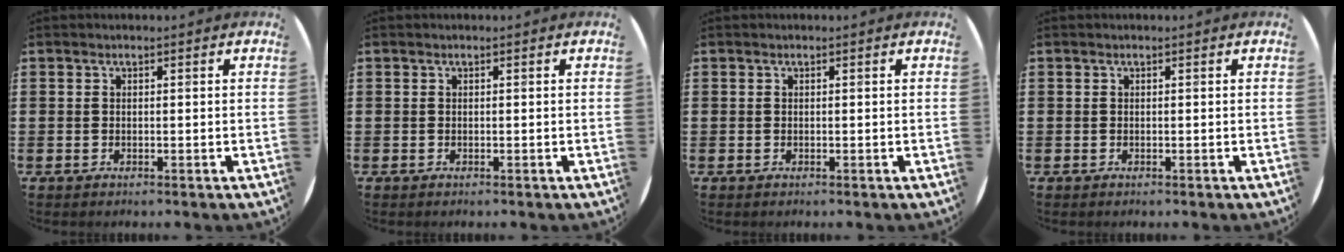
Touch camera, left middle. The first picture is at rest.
{"total": 0.0}
{"total": 0.0}
{"total": 0.0}